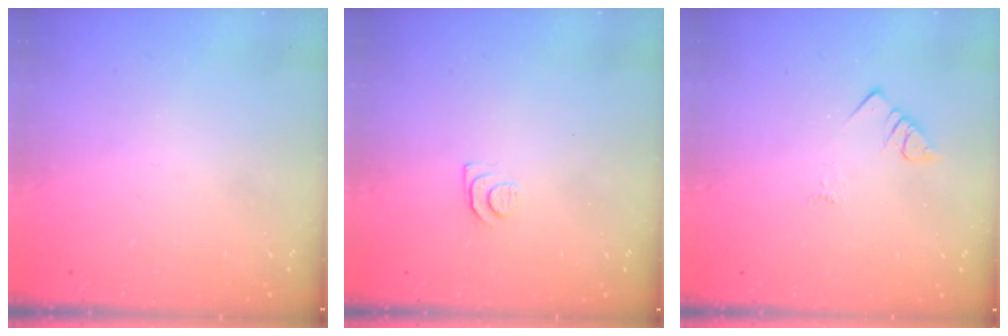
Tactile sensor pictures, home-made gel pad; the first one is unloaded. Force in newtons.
{"total": 5.4, "press": 5.4, "slide": 0.7}
{"total": 3.1, "press": 3.1, "slide": 0.4}